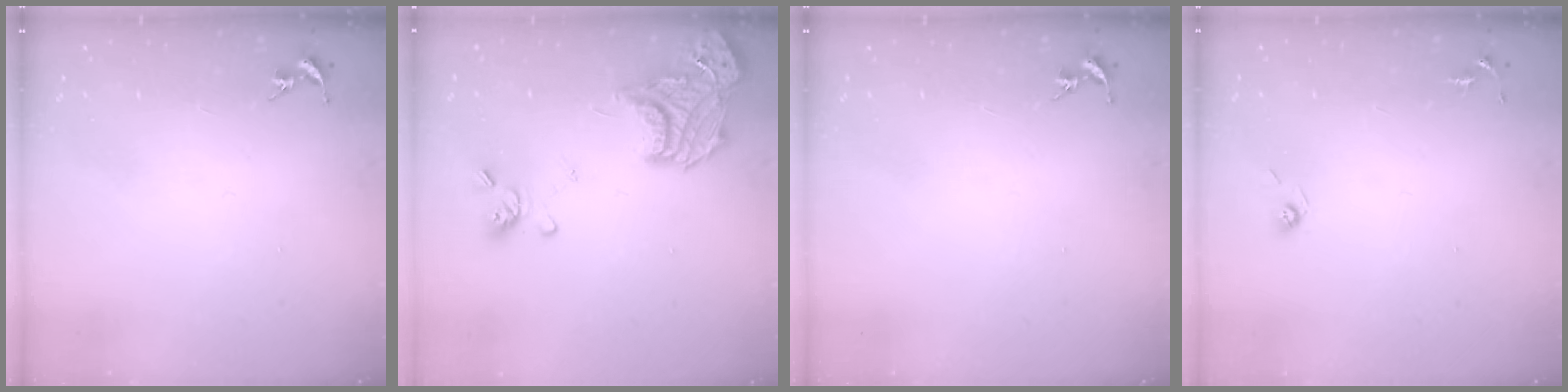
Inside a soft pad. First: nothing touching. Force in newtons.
{"total": 22.7, "press": 22.6, "slide": 2.1}
{"total": 0.0}
{"total": 3.8, "press": 3.3, "slide": 1.8}